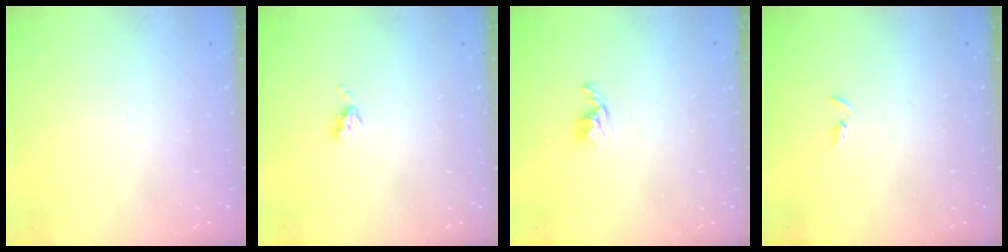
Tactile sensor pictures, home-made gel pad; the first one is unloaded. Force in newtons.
{"total": 3.9, "press": 3.9, "slide": 0.5}
{"total": 3.7, "press": 3.6, "slide": 0.6}
{"total": 2.4, "press": 2.3, "slide": 0.2}